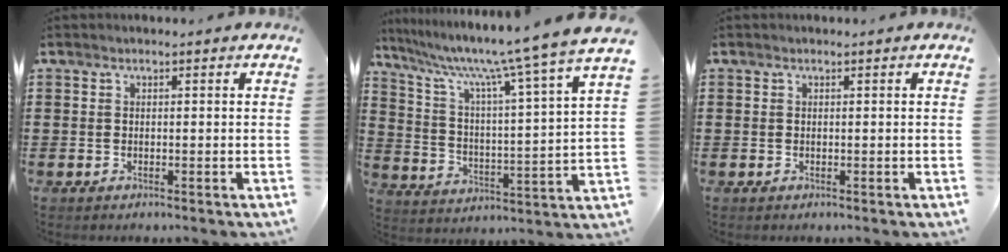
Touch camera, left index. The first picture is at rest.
{"total": 9.0, "force": [7.6, -1.3, 4.6], "torque": [-0.115, -0.064, 0.113]}
{"total": 0.0}